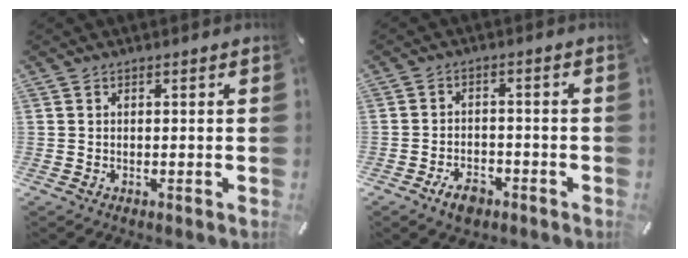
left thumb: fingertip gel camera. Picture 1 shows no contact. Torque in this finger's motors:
{"motor_torque": [0.69, 0.78, 0.02, 0.04, 0.01]}